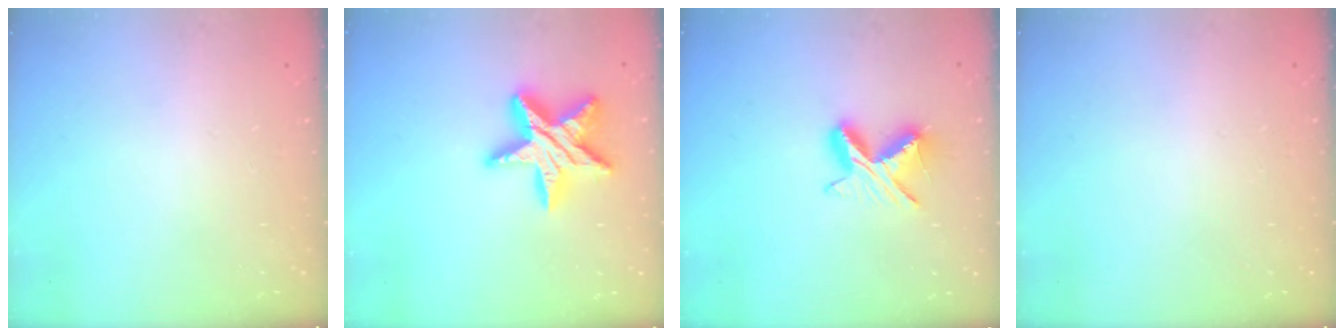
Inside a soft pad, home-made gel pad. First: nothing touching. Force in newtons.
{"total": 16.9, "press": 16.9, "slide": 0.9}
{"total": 8.7, "press": 8.7, "slide": 0.6}
{"total": 0.0}